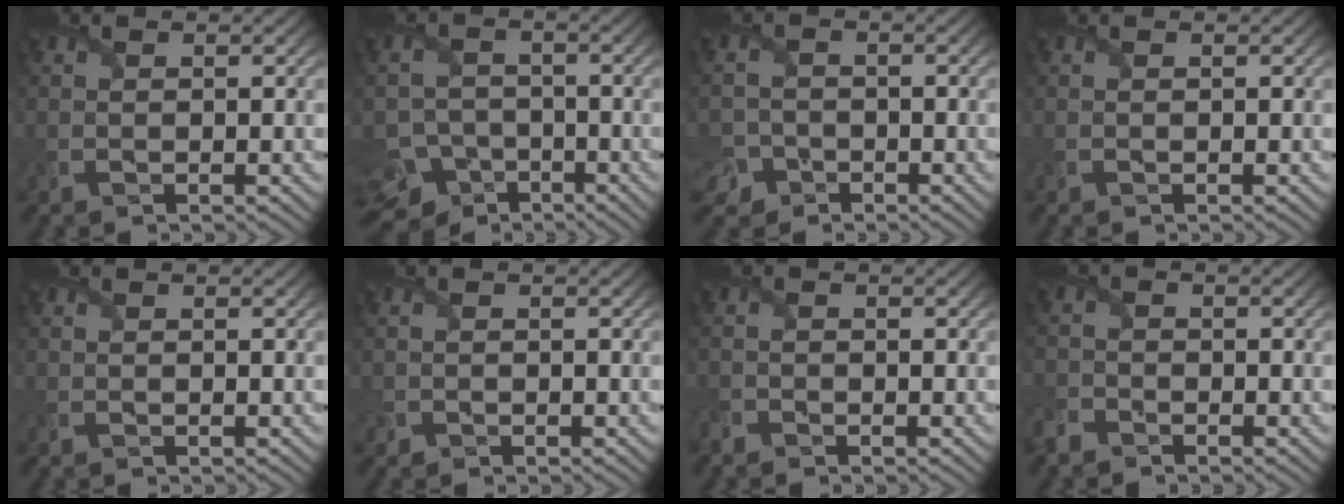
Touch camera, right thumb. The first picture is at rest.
{"total": 9.8, "force": [-7.1, 6.5, 1.9], "torque": [-0.045, -0.029, -0.104]}
{"total": 4.2, "force": [-2.6, 3.1, 1.1], "torque": [-0.019, -0.003, -0.051]}
{"total": 0.0}
{"total": 0.0}
{"total": 0.7, "force": [-0.4, 0.6, -0.1], "torque": [0.003, -0.002, -0.008]}
{"total": 0.9, "force": [-0.9, 0.3, 0.1], "torque": [-0.005, -0.002, -0.024]}
{"total": 2.3, "force": [-2.0, 1.1, 0.6], "torque": [-0.017, -0.005, -0.054]}